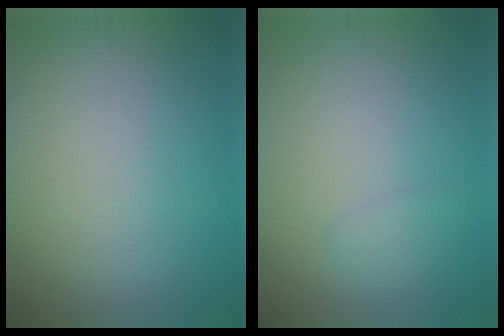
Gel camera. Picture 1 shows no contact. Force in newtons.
{"total": 1.0, "press": 1.0, "slide": 0.1}